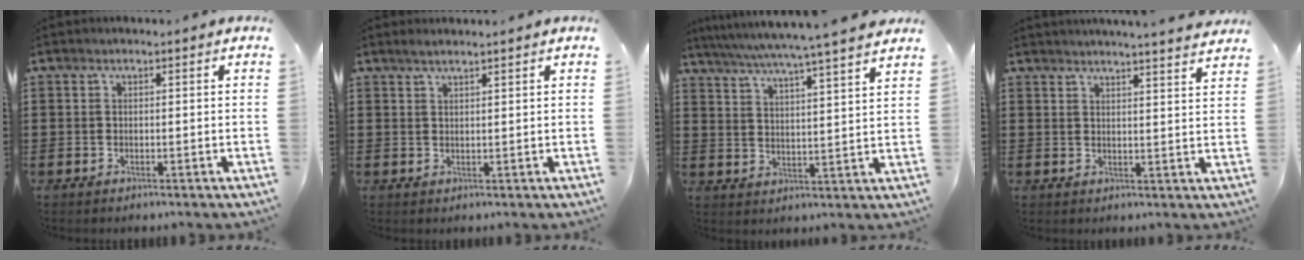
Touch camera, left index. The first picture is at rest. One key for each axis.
{"total": 1.3, "fx": 1.3, "fy": -0.1, "fz": 0.4, "tx": -0.010, "ty": 0.001, "tz": 0.024}
{"total": 5.8, "fx": 5.0, "fy": -1.2, "fz": 2.5, "tx": -0.070, "ty": -0.040, "tz": 0.080}
{"total": 3.4, "fx": 3.3, "fy": -0.9, "fz": 0.4, "tx": -0.018, "ty": -0.018, "tz": 0.058}